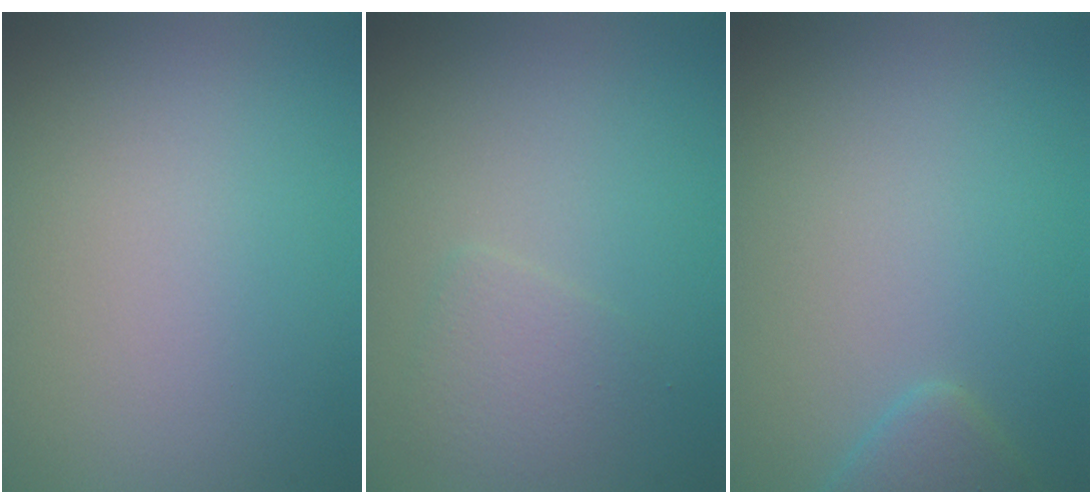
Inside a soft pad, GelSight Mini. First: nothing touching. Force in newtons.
{"total": 1.8, "press": 1.8, "slide": 0.1}
{"total": 2.3, "press": 2.2, "slide": 0.2}